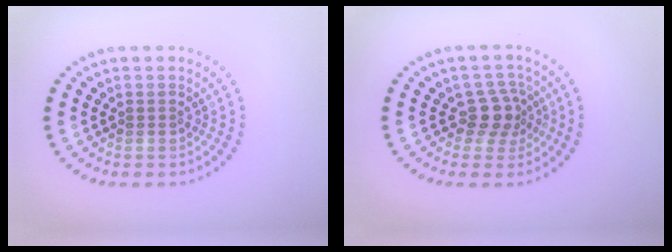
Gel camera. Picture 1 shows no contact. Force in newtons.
{"total": 2.8, "press": 2.1, "slide": 1.8}